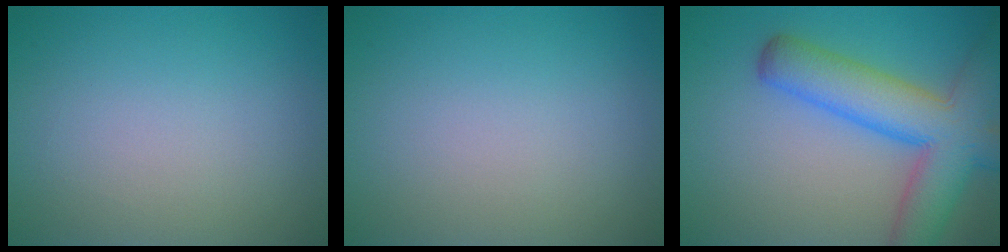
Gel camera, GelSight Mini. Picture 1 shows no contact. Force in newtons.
{"total": 0.0}
{"total": 7.7, "press": 7.7, "slide": 0.7}